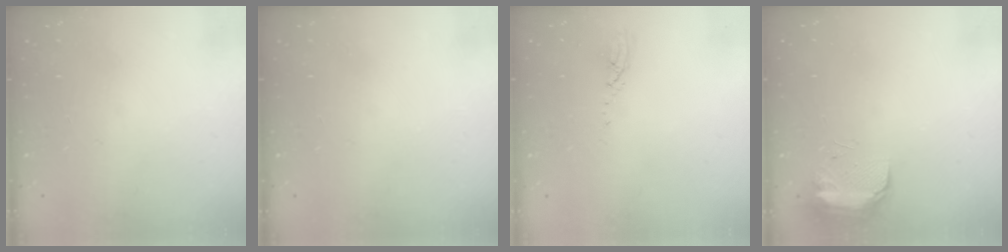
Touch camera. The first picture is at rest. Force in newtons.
{"total": 0.0}
{"total": 3.0, "press": 3.0, "slide": 0.1}
{"total": 8.9, "press": 8.8, "slide": 1.1}